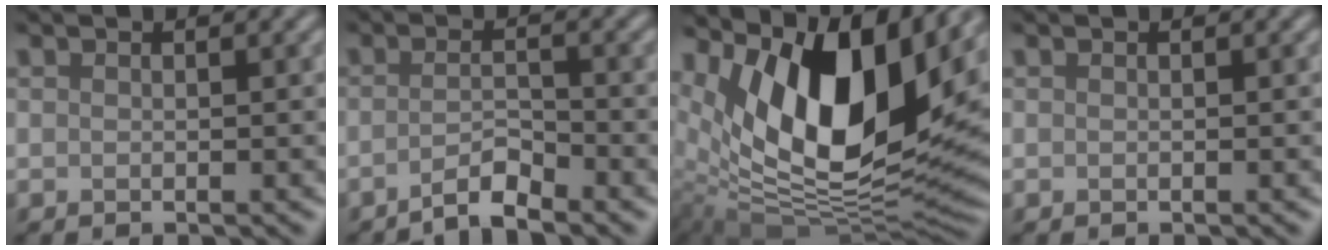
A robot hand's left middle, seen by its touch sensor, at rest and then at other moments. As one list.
[{"total": 2.3, "force": [-1.8, 0.3, 1.4], "torque": [-0.019, 0.007, -0.043]}, {"total": 14.4, "force": [6.1, 6.8, 11.1], "torque": [-0.189, -0.005, 0.108]}, {"total": 0.0}]